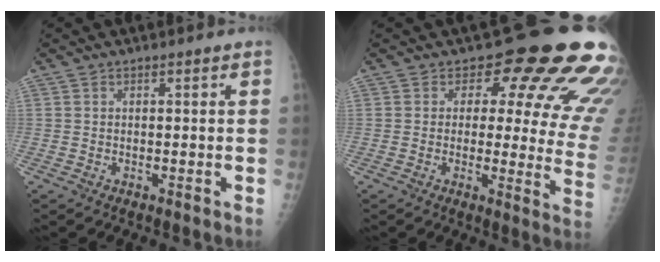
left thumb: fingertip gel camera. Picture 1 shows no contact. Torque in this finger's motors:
{"motor_torque": [2.00, 2.45, 1.38, -1.39, 0.24]}